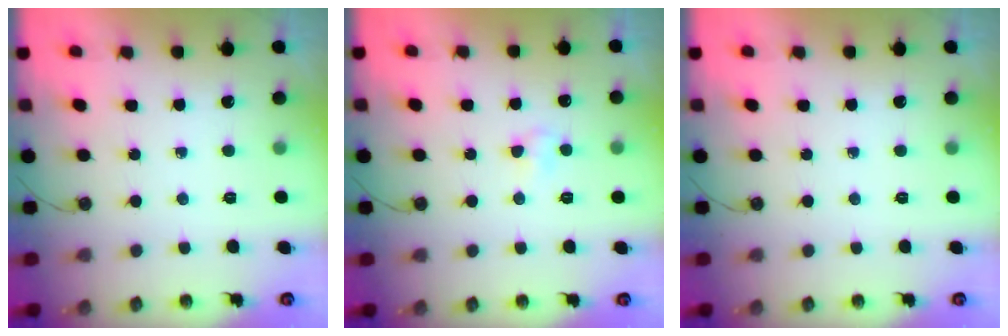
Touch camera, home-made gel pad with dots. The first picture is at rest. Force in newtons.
{"total": 2.9, "press": 2.7, "slide": 0.9}
{"total": 0.0}